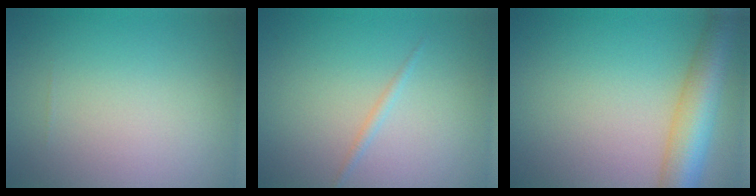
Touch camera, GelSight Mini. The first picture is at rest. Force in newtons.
{"total": 0.8, "press": 0.8, "slide": 0.1}
{"total": 6.9, "press": 6.9, "slide": 0.3}